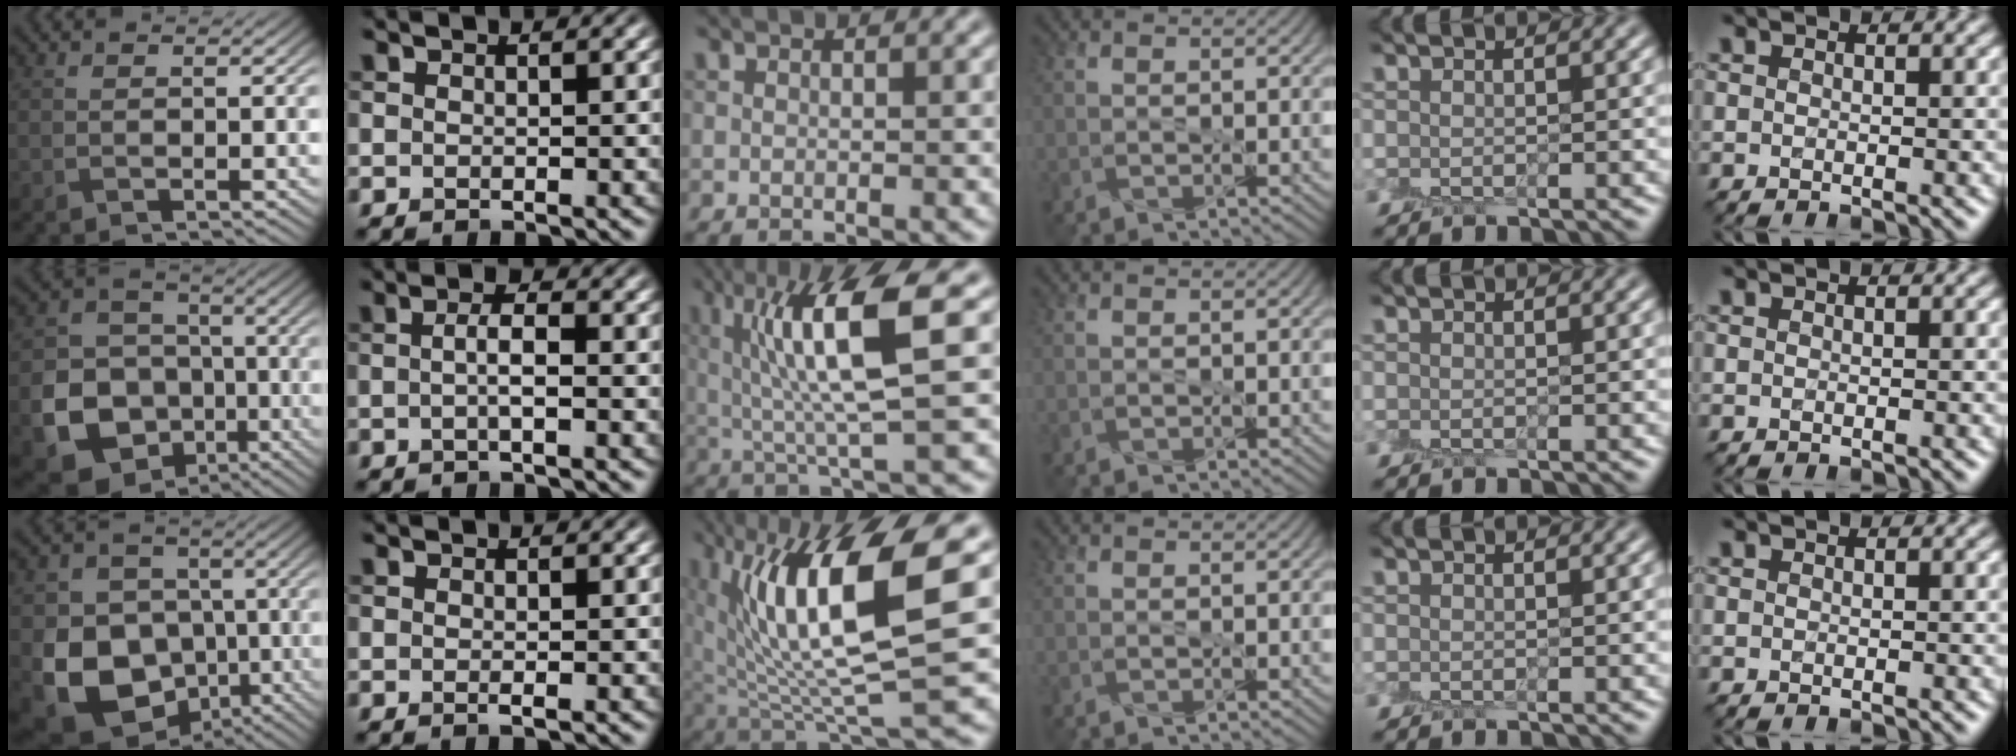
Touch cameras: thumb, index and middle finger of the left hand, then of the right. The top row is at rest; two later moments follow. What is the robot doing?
{"motion": "peel", "object": "sticky note"}